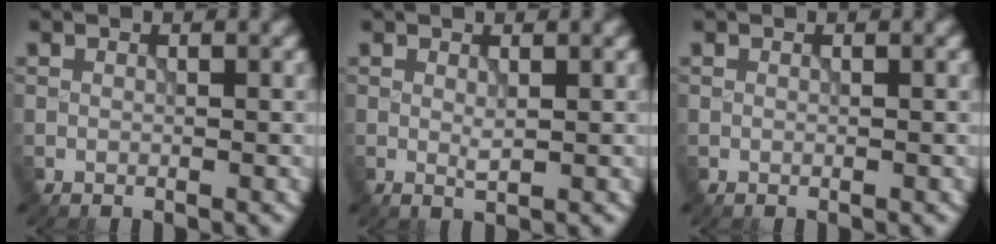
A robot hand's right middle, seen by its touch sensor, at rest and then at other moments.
{"total": 0.8, "force": [0.3, 0.1, 0.8], "torque": [-0.016, -0.003, 0.005]}
{"total": 0.0}